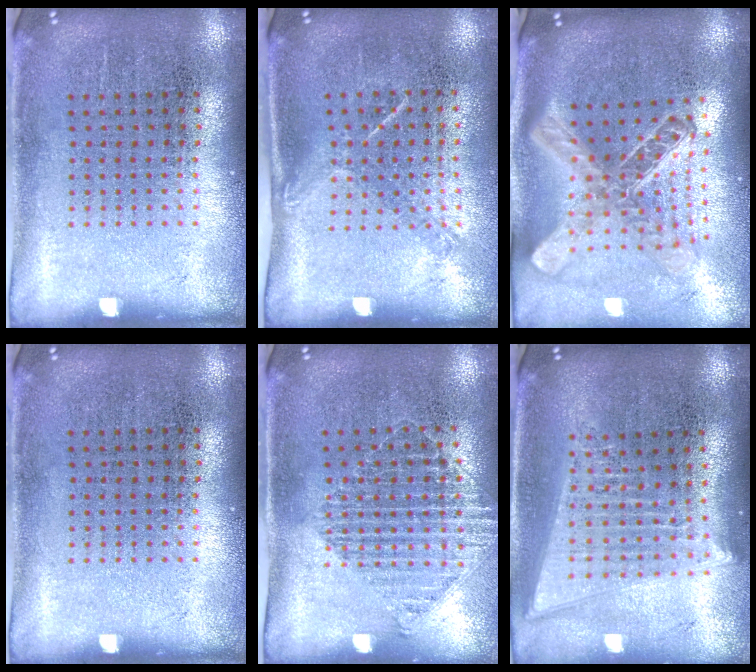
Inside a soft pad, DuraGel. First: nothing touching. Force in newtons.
{"total": 1.4, "press": 1.0, "slide": 1.0}
{"total": 2.7, "press": 2.0, "slide": 1.8}
{"total": 0.0}
{"total": 1.3, "press": 1.2, "slide": 0.5}
{"total": 1.8, "press": 1.6, "slide": 0.9}